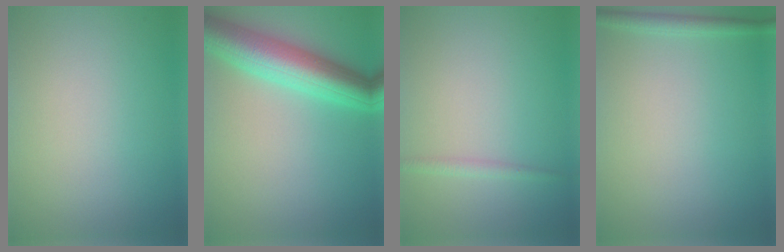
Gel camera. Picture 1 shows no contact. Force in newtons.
{"total": 7.1, "press": 7.0, "slide": 0.2}
{"total": 1.1, "press": 1.1, "slide": 0.1}
{"total": 1.4, "press": 1.4, "slide": 0.1}